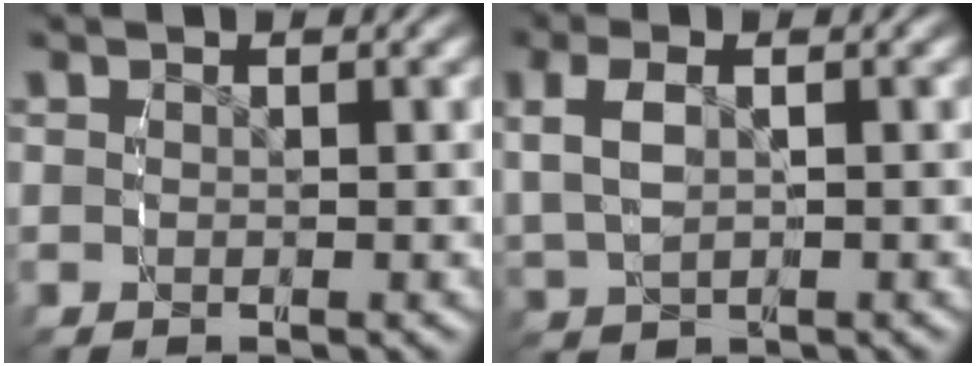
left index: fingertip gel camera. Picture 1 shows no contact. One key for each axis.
{"total": 3.8, "fx": 0.9, "fy": 2.3, "fz": 2.9, "tx": -0.066, "ty": 0.000, "tz": 0.025}